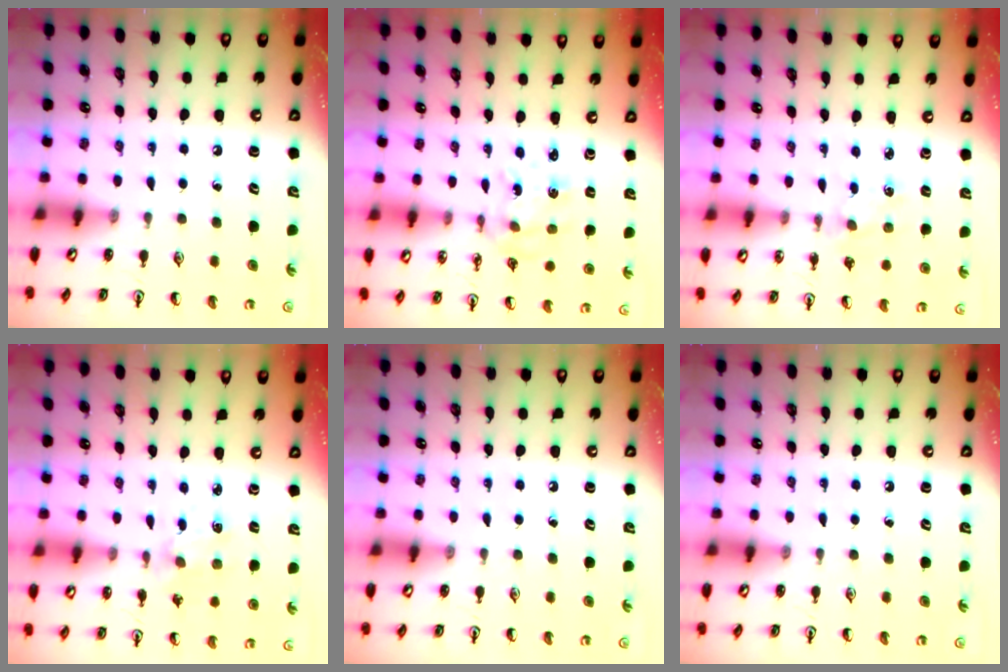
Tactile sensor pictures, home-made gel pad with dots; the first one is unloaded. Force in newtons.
{"total": 2.6, "press": 2.4, "slide": 0.9}
{"total": 2.2, "press": 2.2, "slide": 0.2}
{"total": 1.9, "press": 1.8, "slide": 0.3}
{"total": 0.0}
{"total": 0.0}